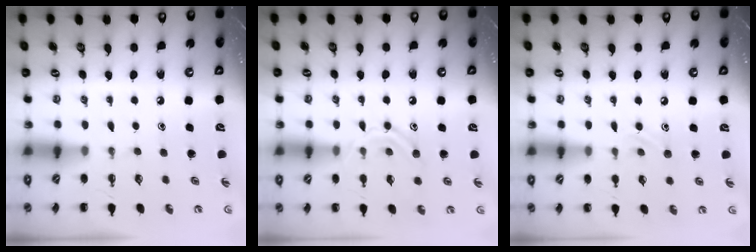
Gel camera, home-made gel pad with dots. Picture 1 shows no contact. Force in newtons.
{"total": 10.2, "press": 10.2, "slide": 1.0}
{"total": 6.7, "press": 6.6, "slide": 1.4}